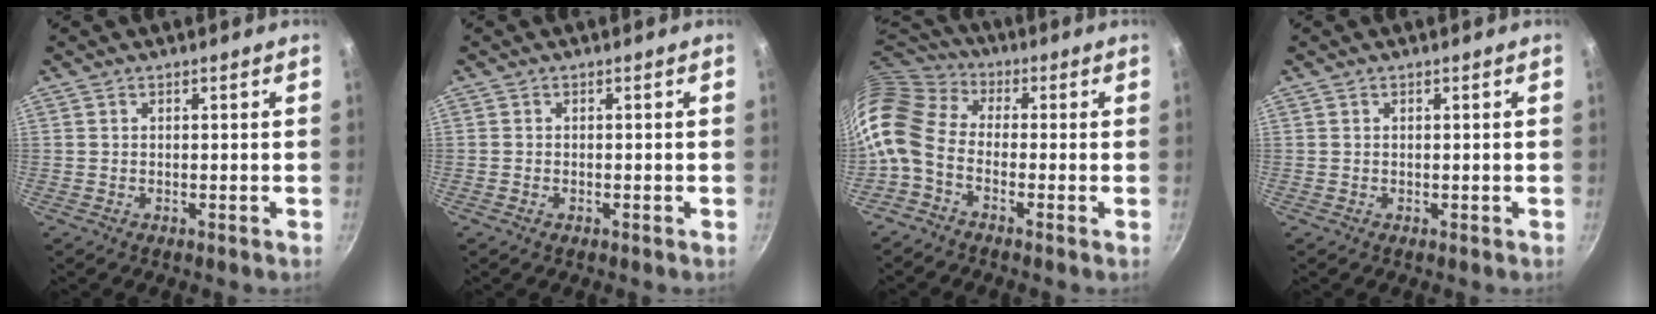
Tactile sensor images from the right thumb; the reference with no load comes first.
{"total": 0.7, "force": [-0.4, 0.4, 0.3], "torque": [-0.006, 0.000, -0.008]}
{"total": 13.1, "force": [-3.0, 9.1, 8.9], "torque": [-0.178, 0.038, -0.086]}
{"total": 0.0}